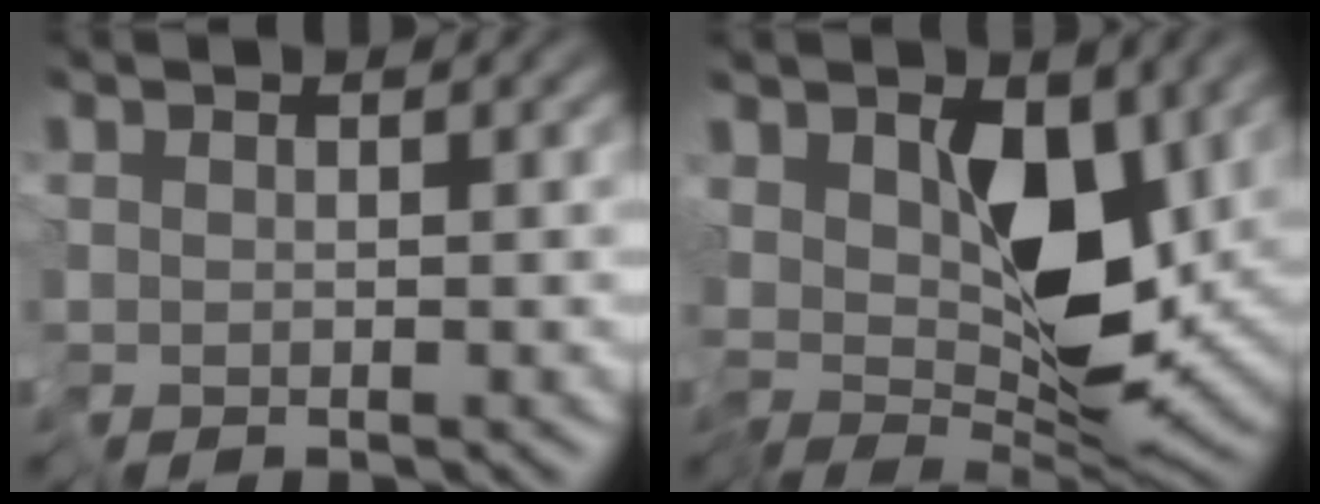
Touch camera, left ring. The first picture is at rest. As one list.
[{"total": 7.7, "force": [1.0, 3.7, 6.7], "torque": [-0.109, -0.019, 0.016]}]